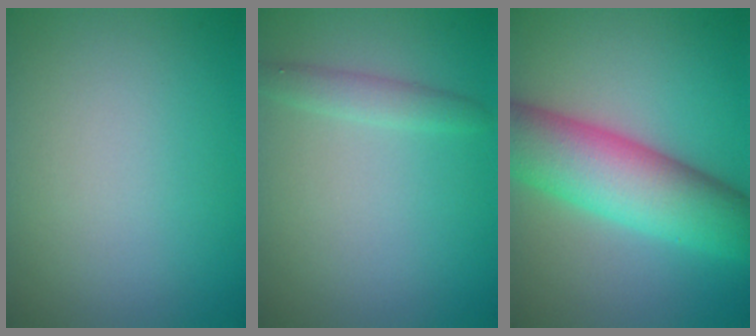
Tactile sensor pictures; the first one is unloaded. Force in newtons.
{"total": 1.6, "press": 1.6, "slide": 0.1}
{"total": 9.6, "press": 9.6, "slide": 0.3}